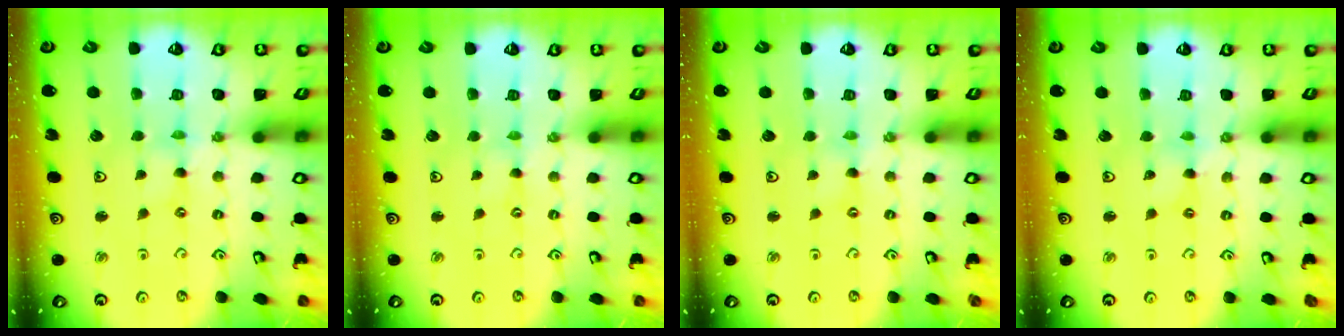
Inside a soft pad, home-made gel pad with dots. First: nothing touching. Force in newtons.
{"total": 0.0}
{"total": 0.0}
{"total": 1.5, "press": 1.5, "slide": 0.1}